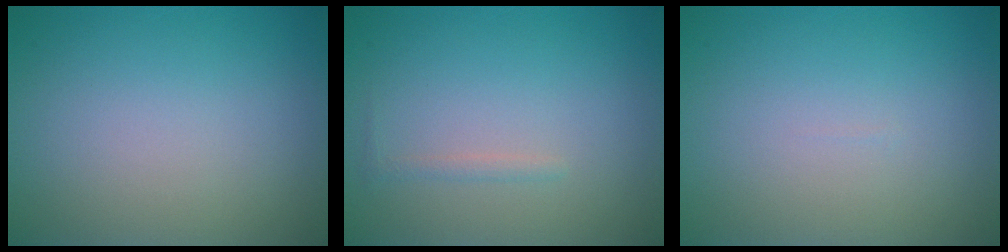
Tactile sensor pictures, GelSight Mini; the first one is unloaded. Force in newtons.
{"total": 0.7, "press": 0.7, "slide": 0.0}
{"total": 0.0}